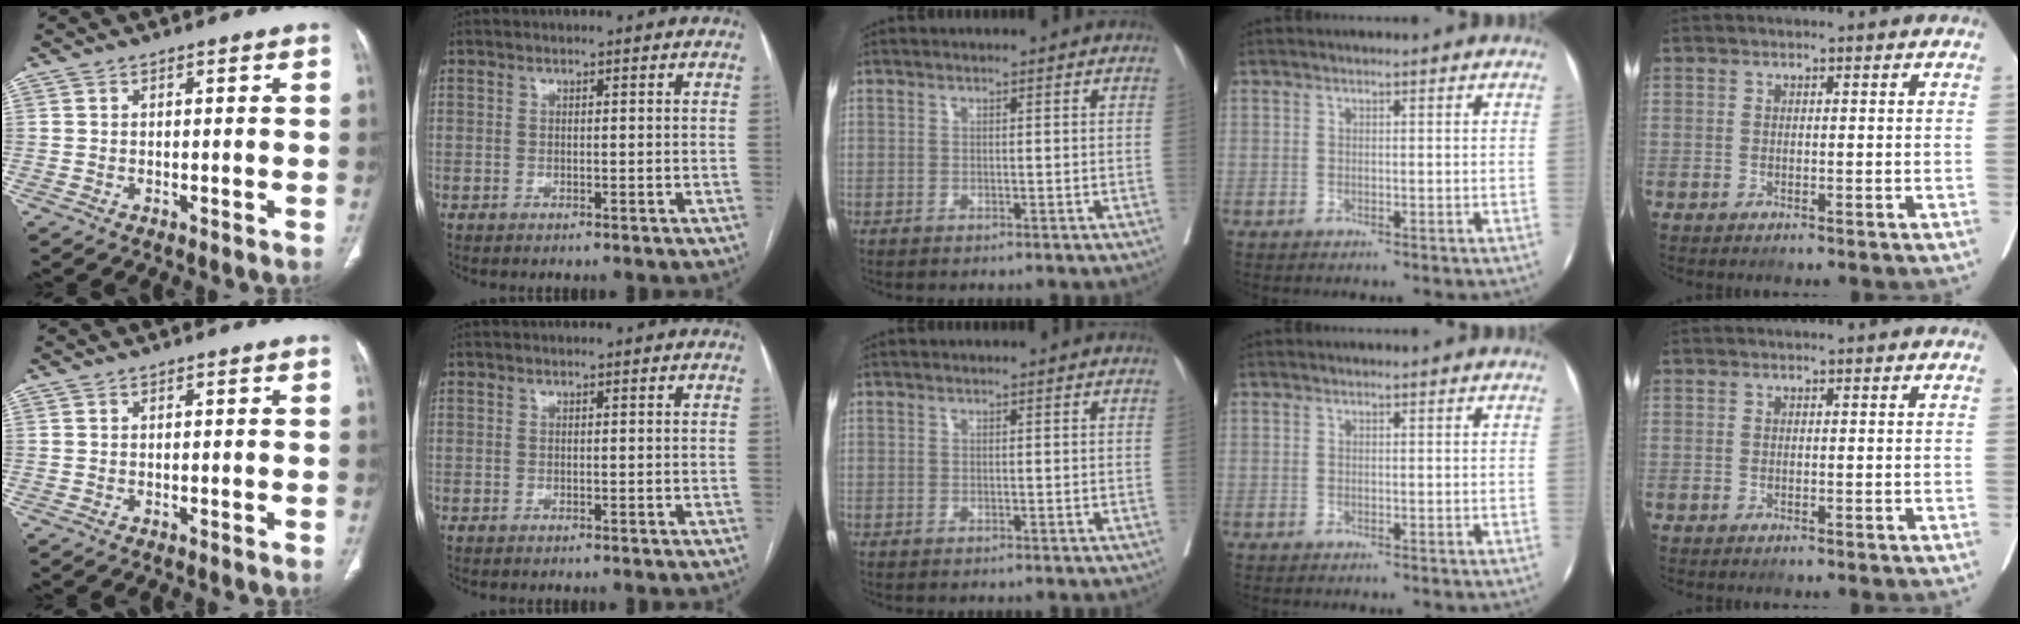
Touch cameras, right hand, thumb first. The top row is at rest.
{}